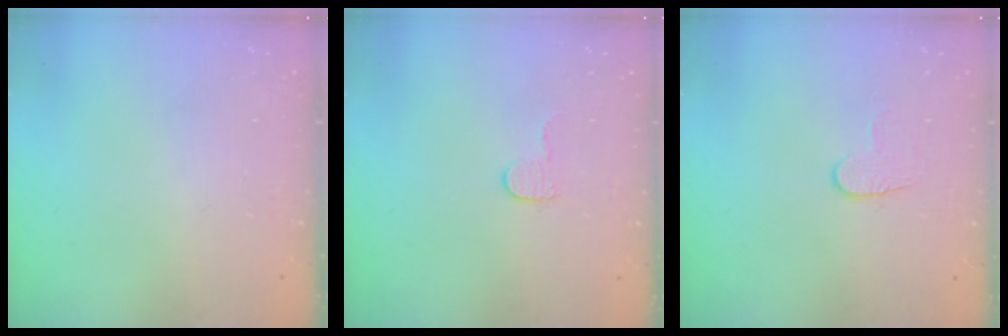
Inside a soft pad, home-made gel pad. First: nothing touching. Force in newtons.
{"total": 5.0, "press": 4.9, "slide": 0.5}
{"total": 6.1, "press": 6.1, "slide": 0.5}